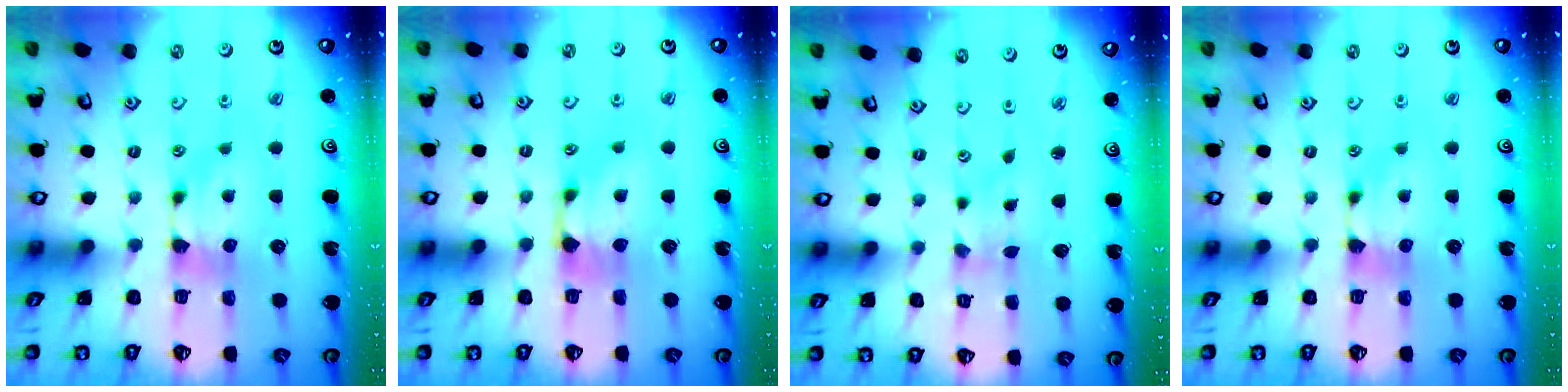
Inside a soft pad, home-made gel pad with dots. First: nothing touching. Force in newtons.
{"total": 1.1, "press": 0.1, "slide": 1.1}
{"total": 2.3, "press": 2.1, "slide": 0.9}
{"total": 0.0}